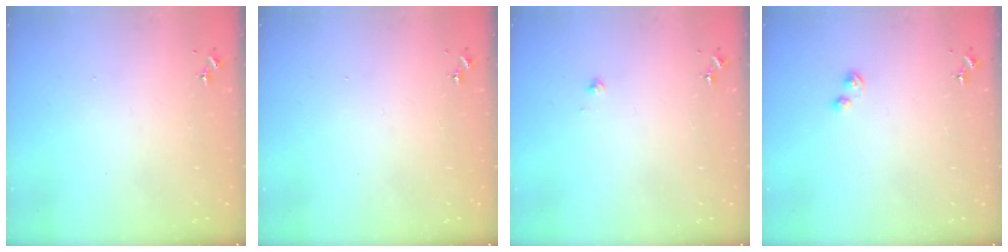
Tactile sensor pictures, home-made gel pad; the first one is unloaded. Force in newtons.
{"total": 0.0}
{"total": 1.9, "press": 1.9, "slide": 0.1}
{"total": 3.0, "press": 3.0, "slide": 0.5}